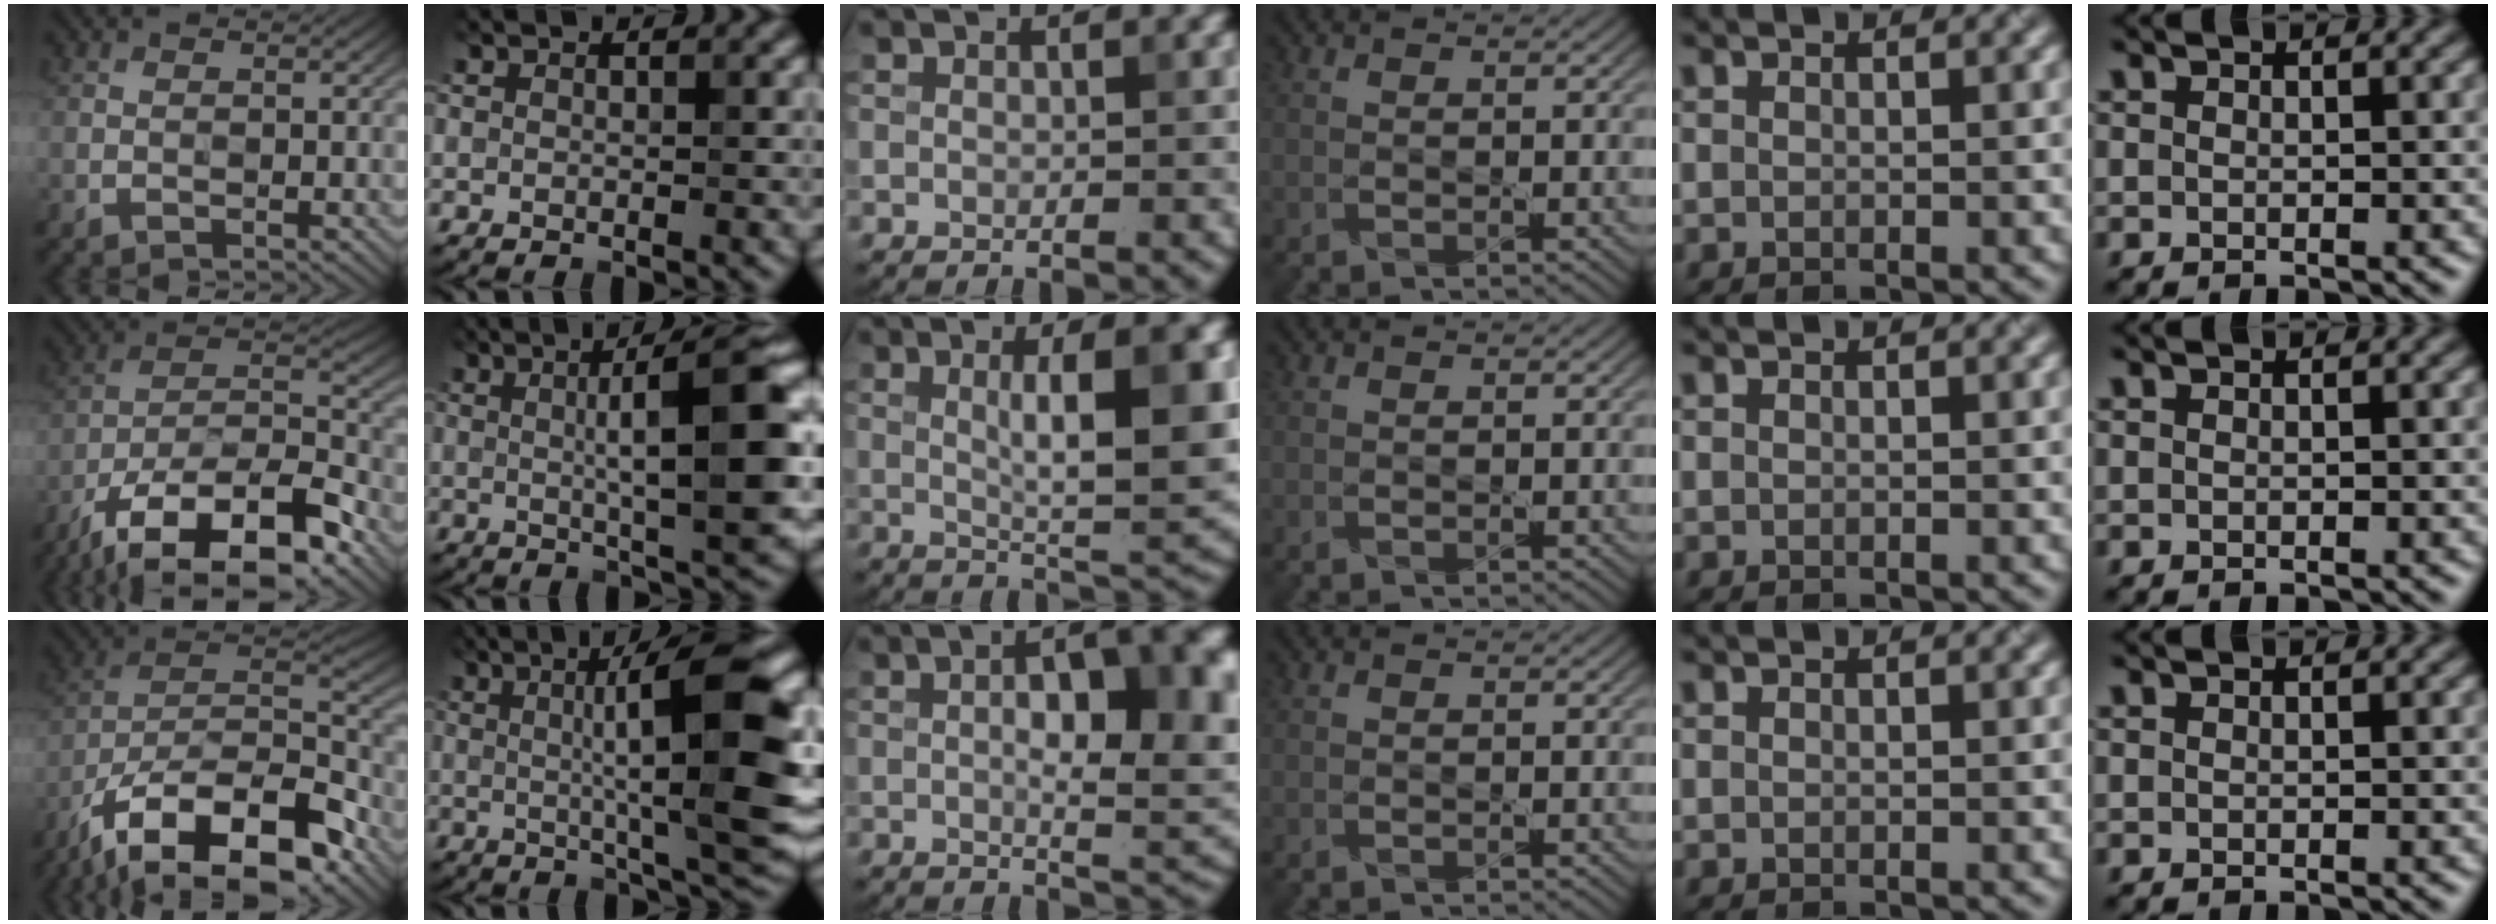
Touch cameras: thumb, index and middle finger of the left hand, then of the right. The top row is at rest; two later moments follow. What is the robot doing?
{"motion": "assemble", "object": "legos"}